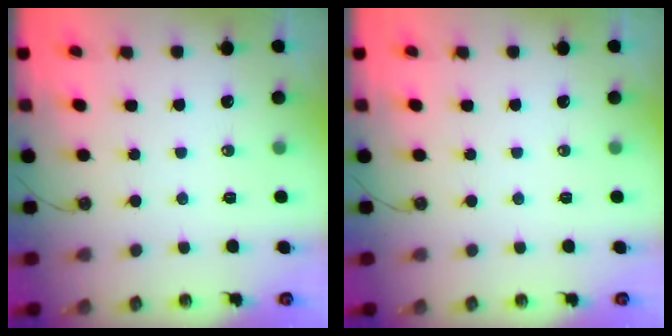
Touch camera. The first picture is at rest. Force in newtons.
{"total": 0.0}